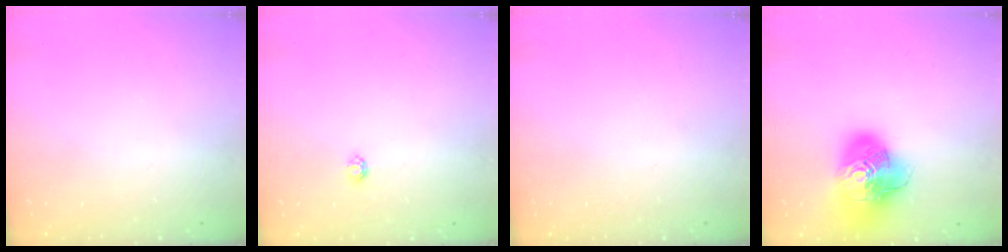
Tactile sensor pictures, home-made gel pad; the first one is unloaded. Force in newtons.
{"total": 3.9, "press": 3.9, "slide": 0.5}
{"total": 0.0}
{"total": 19.1, "press": 18.9, "slide": 2.6}